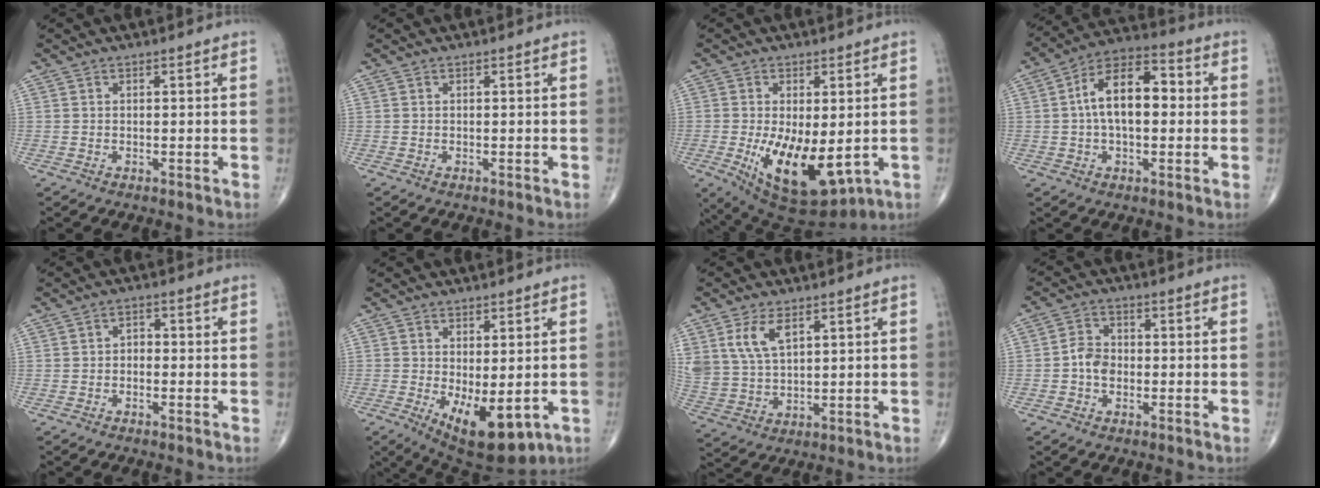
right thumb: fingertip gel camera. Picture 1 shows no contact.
{"total": 0.0}
{"total": 16.3, "force": [-3.9, 8.0, 13.7], "torque": [-0.220, -0.021, -0.034]}
{"total": 13.3, "force": [0.9, 7.4, 11.1], "torque": [-0.176, 0.033, 0.003]}
{"total": 1.9, "force": [-0.6, 1.4, 1.1], "torque": [-0.007, 0.011, -0.017]}
{"total": 11.1, "force": [-2.8, 5.0, 9.5], "torque": [-0.130, -0.019, -0.023]}
{"total": 8.7, "force": [4.1, 4.7, 6.0], "torque": [-0.118, -0.011, 0.093]}
{"total": 3.9, "force": [-0.8, 3.1, 2.3], "torque": [-0.030, 0.014, -0.022]}